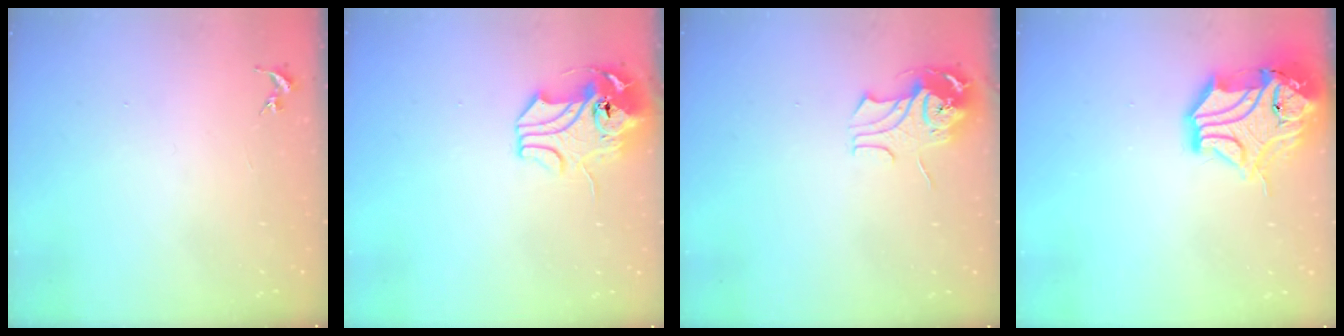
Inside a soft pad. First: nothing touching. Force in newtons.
{"total": 11.0, "press": 10.8, "slide": 1.9}
{"total": 10.2, "press": 10.1, "slide": 1.0}
{"total": 17.4, "press": 17.2, "slide": 2.4}